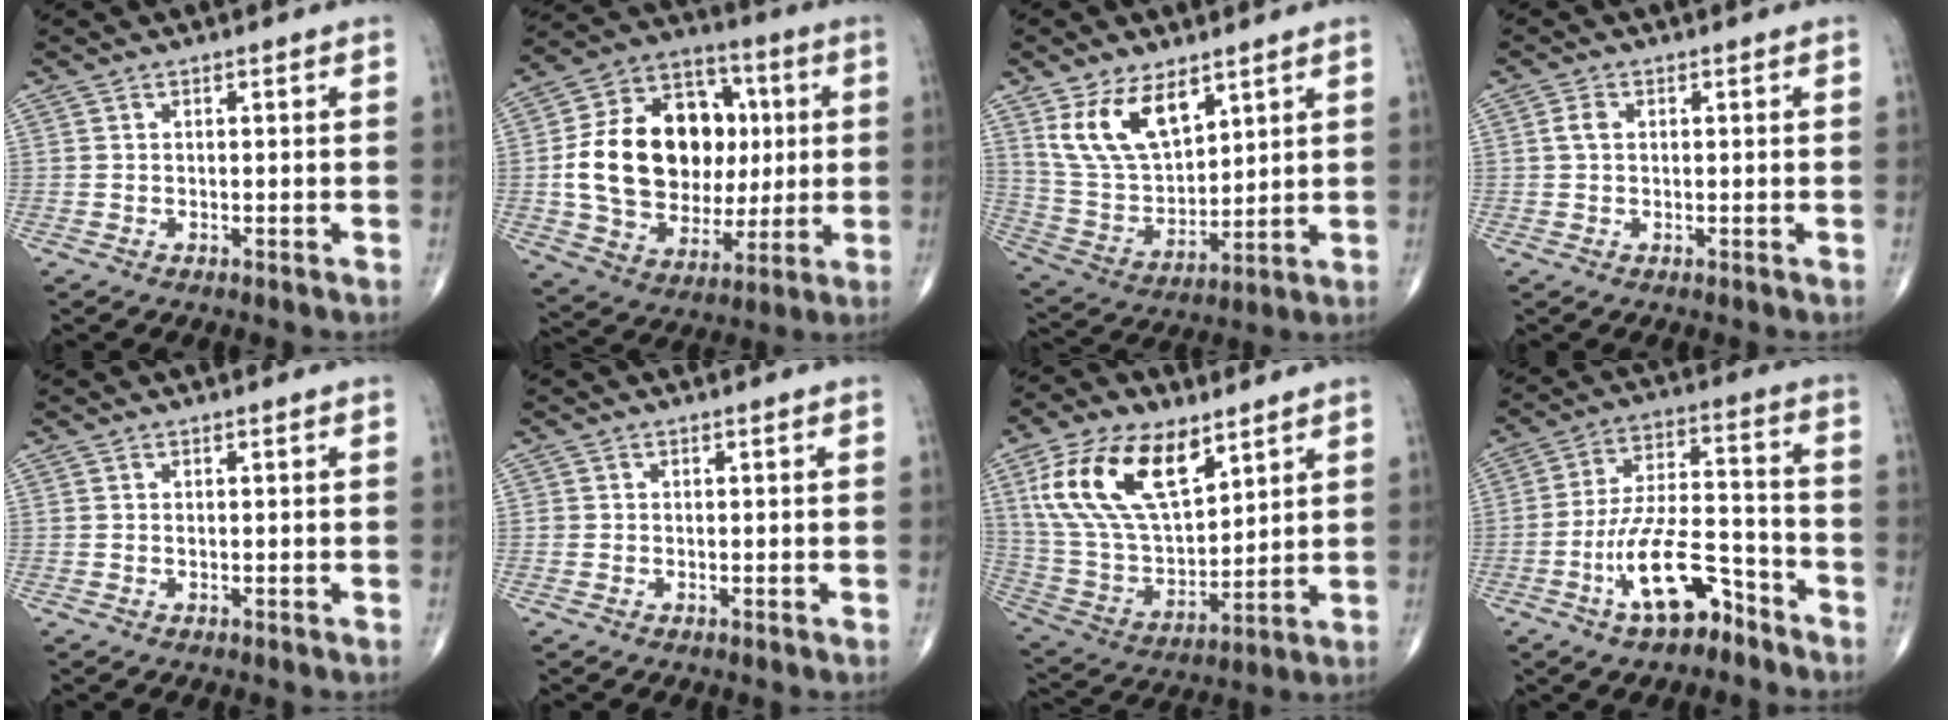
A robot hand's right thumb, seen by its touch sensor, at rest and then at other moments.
{"total": 24.0, "force": [1.8, 17.6, 16.2], "torque": [-0.251, 0.021, 0.044]}
{"total": 13.6, "force": [7.4, 7.4, 8.7], "torque": [-0.139, -0.033, 0.162]}
{"total": 2.0, "force": [0.3, 1.4, 1.4], "torque": [-0.030, 0.005, 0.005]}
{"total": 0.0}
{"total": 0.5, "force": [0.0, 0.5, 0.0], "torque": [0.004, 0.004, -0.002]}
{"total": 20.6, "force": [9.7, 10.7, 14.7], "torque": [-0.258, -0.033, 0.189]}
{"total": 13.6, "force": [-7.6, 5.6, 9.8], "torque": [-0.171, 0.061, -0.133]}